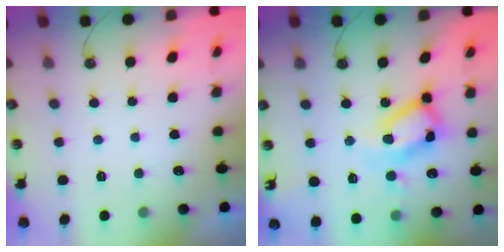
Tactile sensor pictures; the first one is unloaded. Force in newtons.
{"total": 16.2, "press": 16.1, "slide": 1.9}